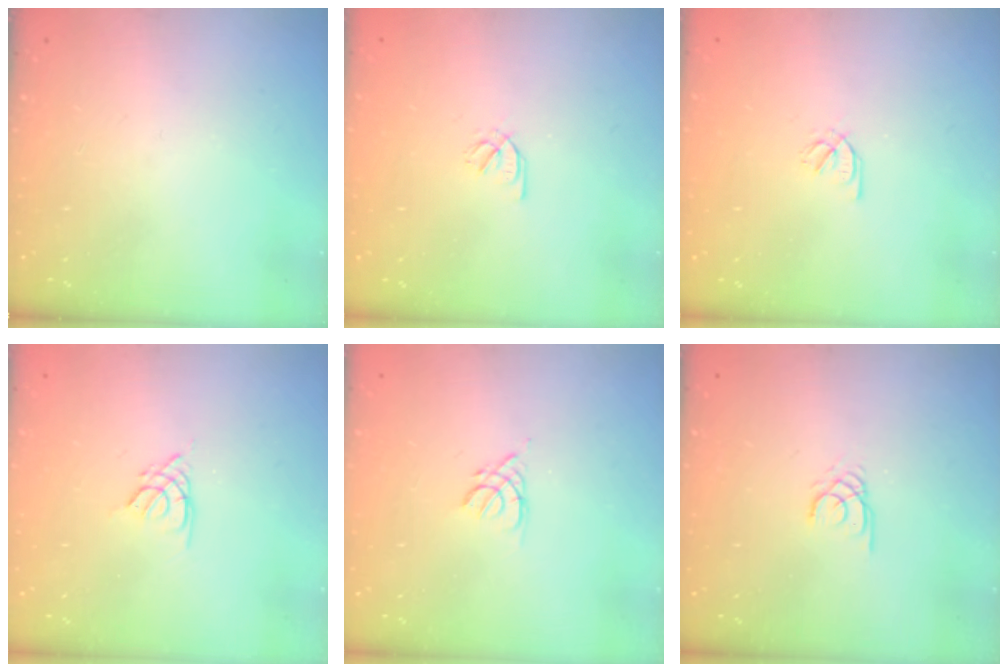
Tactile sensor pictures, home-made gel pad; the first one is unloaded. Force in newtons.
{"total": 2.1, "press": 1.9, "slide": 0.8}
{"total": 2.1, "press": 1.9, "slide": 0.8}
{"total": 2.6, "press": 2.6, "slide": 0.3}
{"total": 2.5, "press": 2.5, "slide": 0.6}
{"total": 1.7, "press": 1.7, "slide": 0.2}